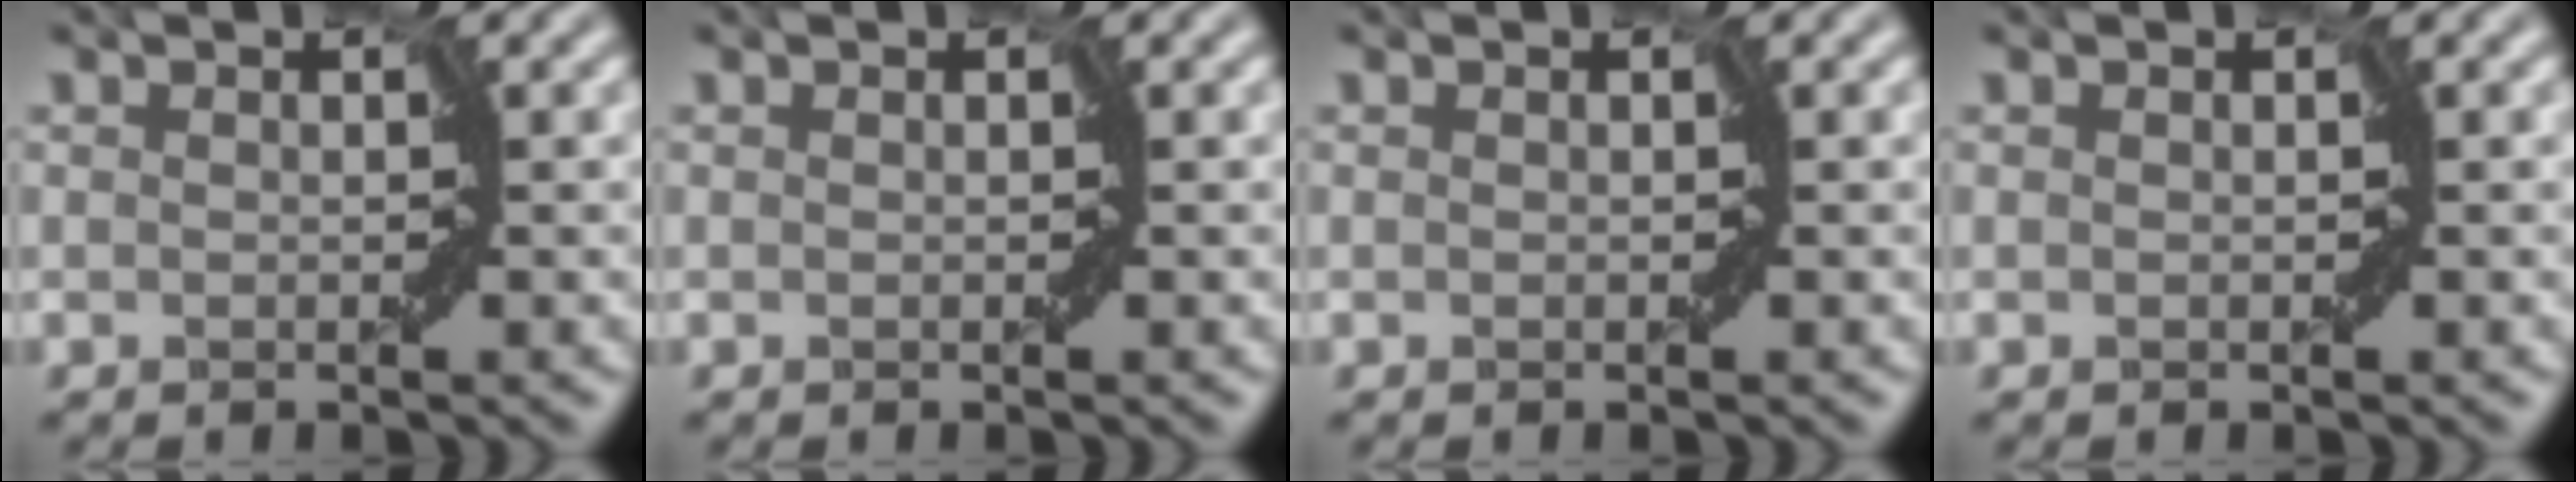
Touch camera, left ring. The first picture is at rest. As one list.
[{"total": 0.0}, {"total": 0.0}, {"total": 0.0}]